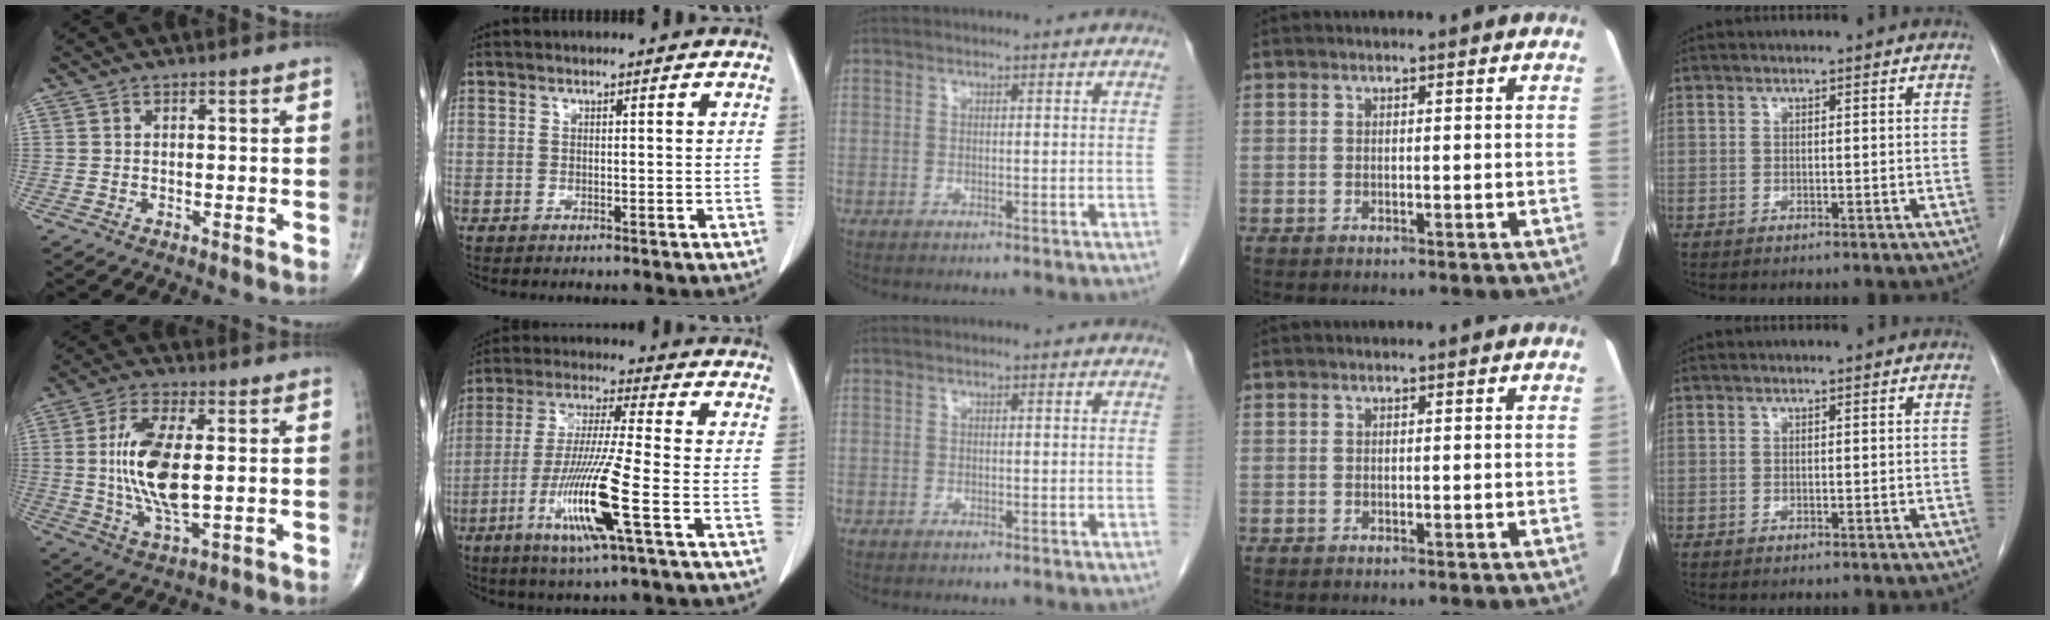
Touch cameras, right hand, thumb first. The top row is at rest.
{"thumb": {"total": 13.7, "force": [0.7, 5.4, 12.6], "torque": [-0.250, -0.017, 0.015]}, "index": {"total": 13.5, "force": [-5.1, -0.7, 12.5], "torque": [-0.253, -0.024, -0.100]}, "middle": {"total": 0.5, "force": [-0.4, 0.2, 0.2], "torque": [-0.004, 0.000, -0.008]}}